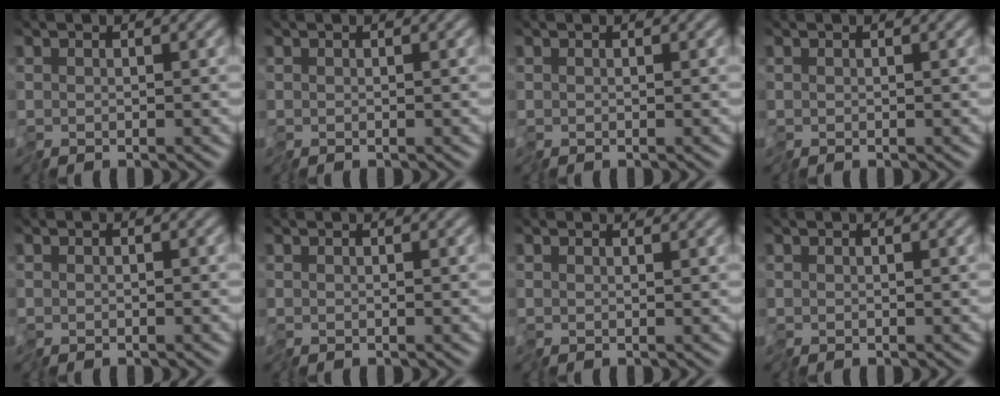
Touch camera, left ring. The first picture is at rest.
{"total": 0.0}
{"total": 0.0}
{"total": 0.0}
{"total": 0.7, "force": [-0.5, 0.5, 0.3], "torque": [-0.004, 0.000, -0.012]}
{"total": 0.0}
{"total": 0.8, "force": [0.8, 0.2, 0.1], "torque": [-0.002, 0.007, 0.013]}
{"total": 0.0}